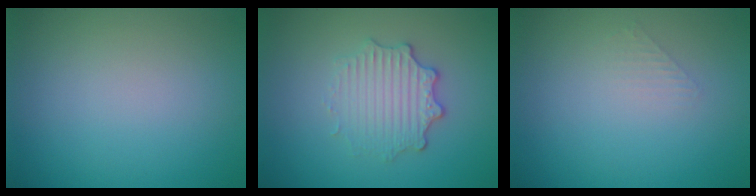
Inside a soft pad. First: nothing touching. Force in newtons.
{"total": 3.2, "press": 2.8, "slide": 1.6}
{"total": 1.0, "press": 1.0, "slide": 0.1}